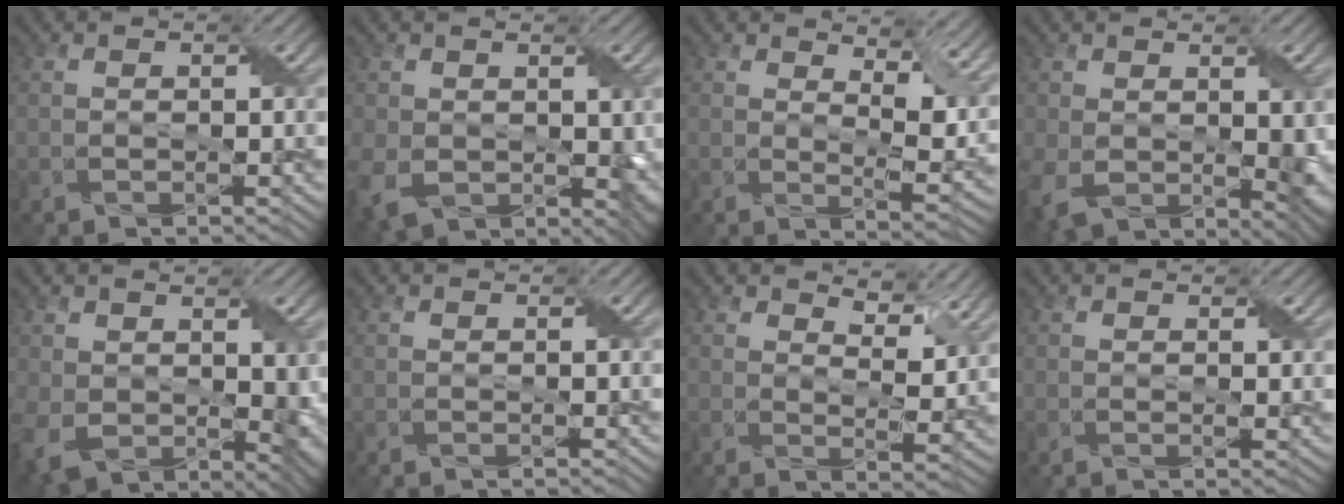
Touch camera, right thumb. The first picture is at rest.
{"total": 9.0, "force": [-0.7, 6.9, 5.7], "torque": [-0.145, -0.037, -0.003]}
{"total": 9.3, "force": [5.4, 3.9, 6.5], "torque": [-0.113, -0.005, 0.082]}
{"total": 9.9, "force": [-0.8, 6.8, 7.1], "torque": [-0.164, -0.045, 0.009]}
{"total": 11.5, "force": [-0.1, 8.4, 7.9], "torque": [-0.194, -0.051, 0.023]}
{"total": 0.0}
{"total": 5.9, "force": [4.2, 2.4, 3.4], "torque": [-0.063, -0.006, 0.062]}
{"total": 1.2, "force": [0.6, 0.4, 1.0], "torque": [-0.019, -0.004, 0.011]}